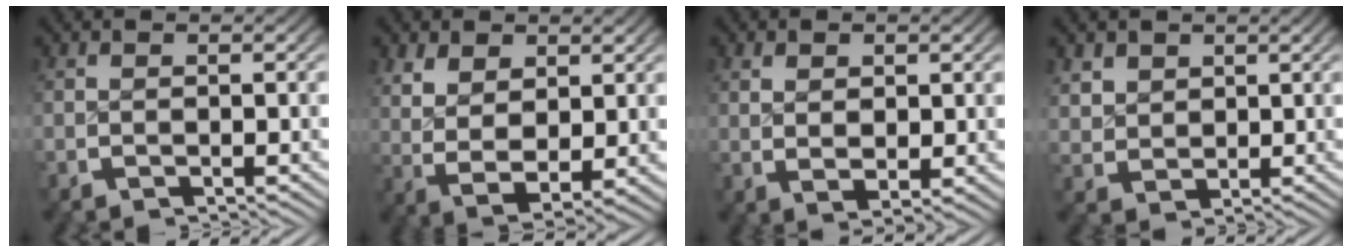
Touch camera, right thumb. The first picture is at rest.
{"total": 7.3, "force": [0.0, 5.0, 5.3], "torque": [-0.121, -0.044, 0.025]}
{"total": 2.5, "force": [0.7, 1.3, 2.0], "torque": [-0.035, -0.010, 0.025]}
{"total": 3.5, "force": [1.8, 2.6, 1.5], "torque": [-0.034, -0.016, 0.047]}